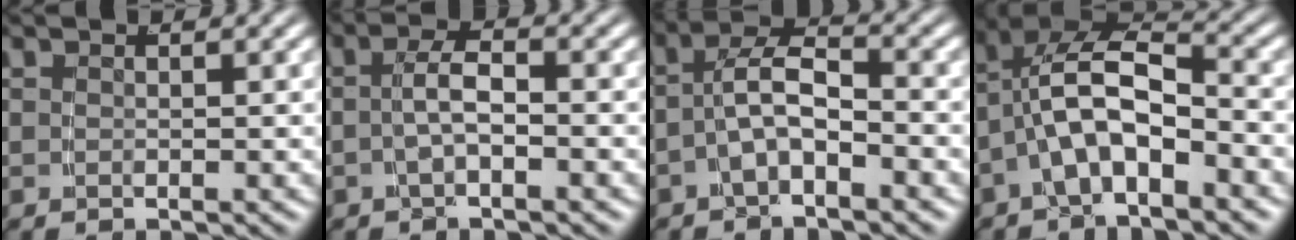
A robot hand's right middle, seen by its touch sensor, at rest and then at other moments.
{"total": 2.5, "force": [-0.9, 0.3, 2.3], "torque": [-0.036, 0.005, -0.016]}
{"total": 3.7, "force": [-1.4, 1.6, 3.1], "torque": [-0.055, -0.001, -0.027]}
{"total": 6.9, "force": [-0.9, 4.5, 5.1], "torque": [-0.110, -0.026, -0.009]}